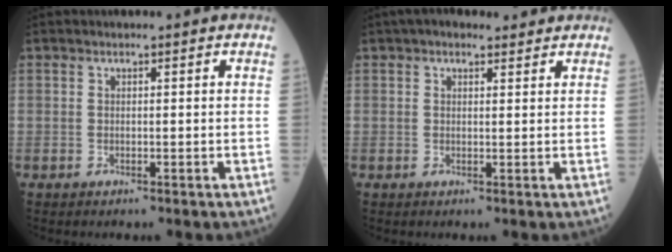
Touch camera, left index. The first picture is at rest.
{"total": 4.5, "force": [3.6, 1.7, 2.1], "torque": [-0.032, 0.032, 0.055]}